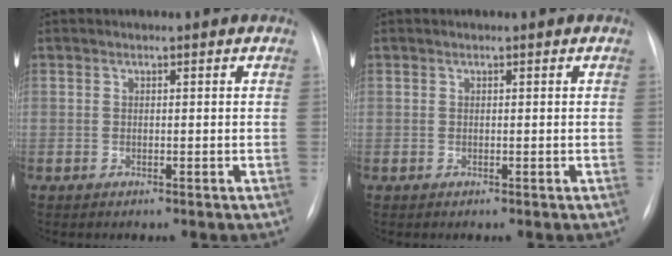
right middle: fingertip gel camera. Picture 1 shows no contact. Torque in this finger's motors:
{"motor_torque": [-0.01, 0.00, 0.00, 0.00]}